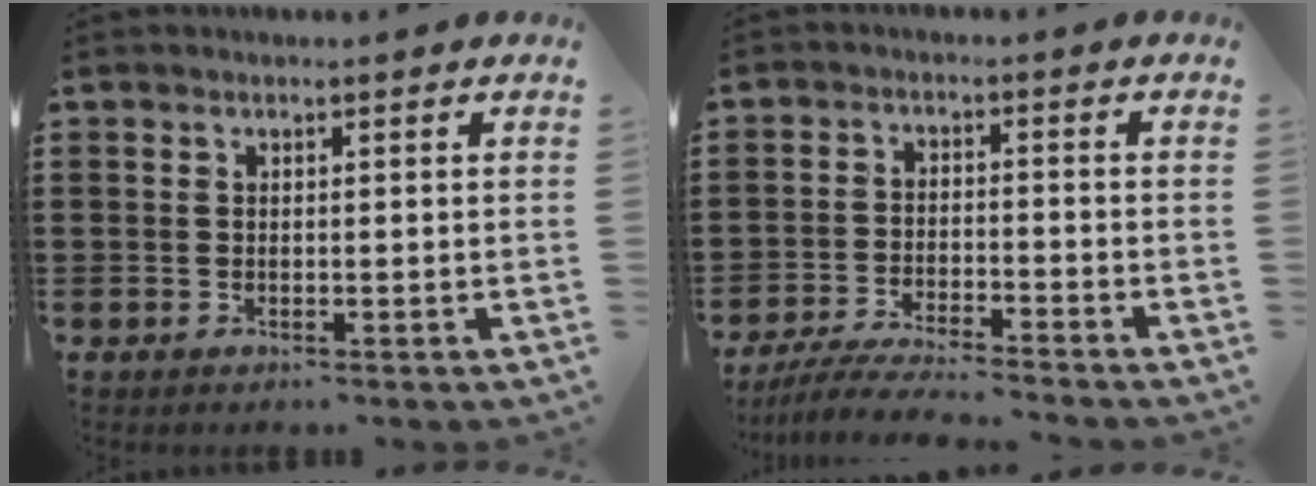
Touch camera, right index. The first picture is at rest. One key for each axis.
{"total": 5.0, "fx": -4.8, "fy": -0.3, "fz": 1.4, "tx": -0.037, "ty": -0.015, "tz": -0.097}